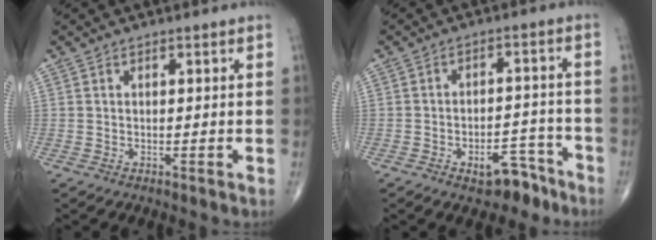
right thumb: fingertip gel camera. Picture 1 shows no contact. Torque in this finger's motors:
{"motor_torque": [-0.07, 0.28, -0.17, -0.32, 0.10]}